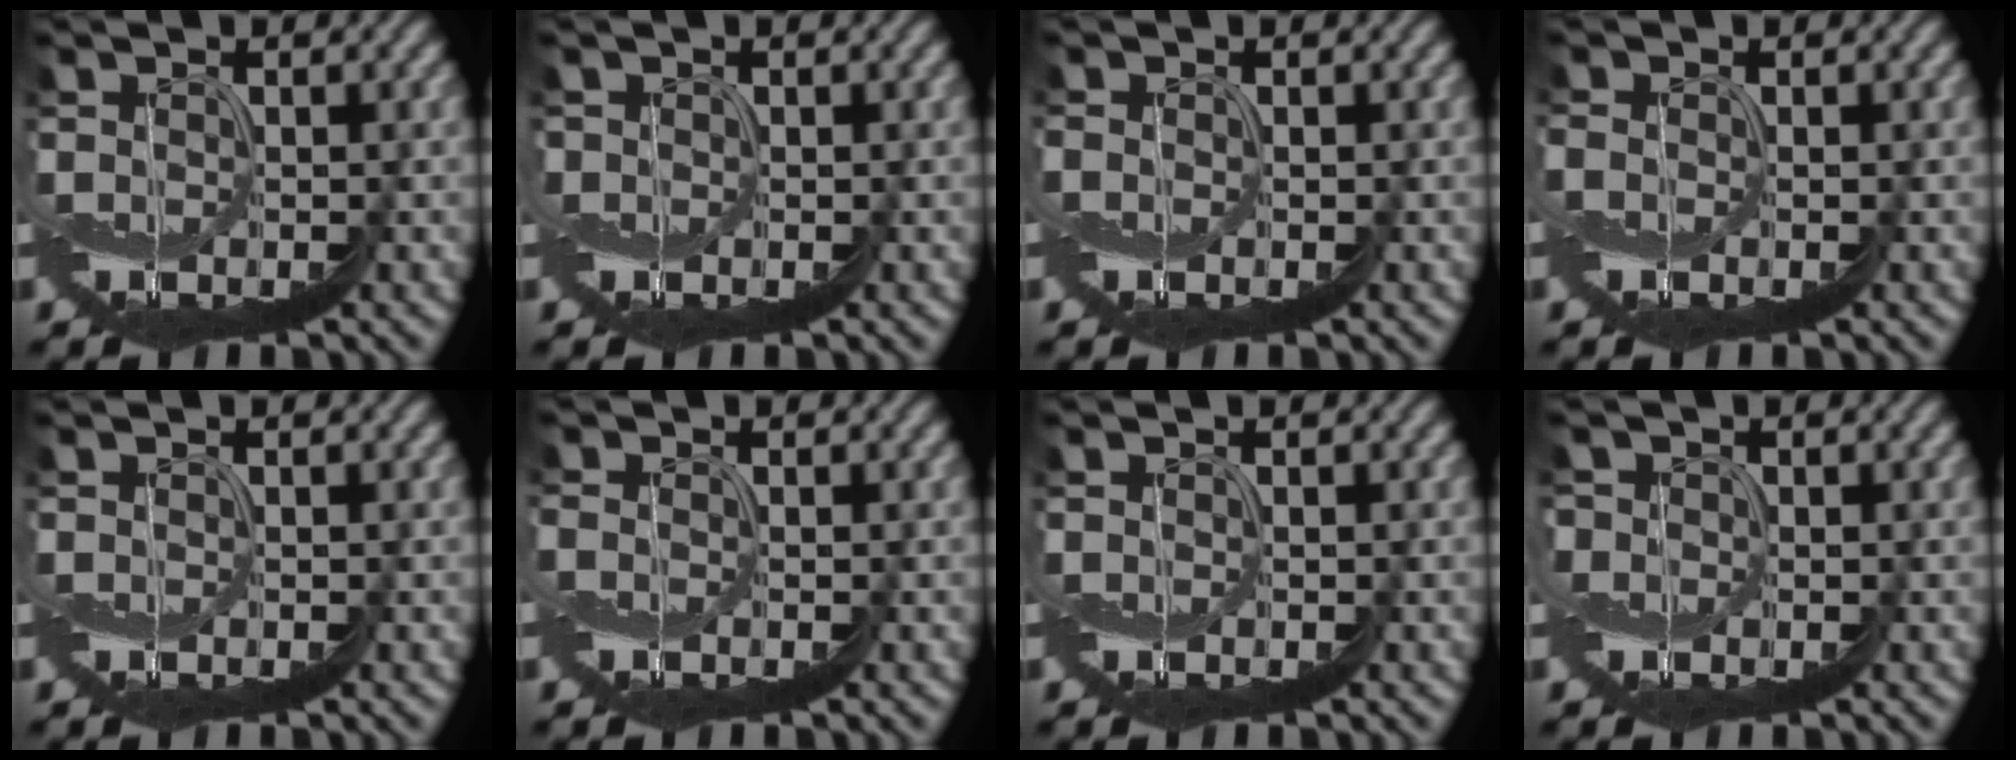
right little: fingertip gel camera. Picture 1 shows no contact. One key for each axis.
{"total": 0.6, "fx": 0.4, "fy": 0.5, "fz": 0.1, "tx": -0.001, "ty": -0.004, "tz": 0.000}
{"total": 1.0, "fx": -0.6, "fy": 0.6, "fz": 0.5, "tx": -0.017, "ty": -0.005, "tz": -0.013}
{"total": 1.1, "fx": -0.9, "fy": 0.5, "fz": 0.3, "tx": -0.019, "ty": -0.006, "tz": -0.018}
{"total": 0.0}
{"total": 1.1, "fx": -0.9, "fy": 0.5, "fz": 0.4, "tx": -0.019, "ty": -0.007, "tz": -0.017}
{"total": 0.0}
{"total": 1.4, "fx": 0.5, "fy": 1.3, "fz": 0.1, "tx": 0.005, "ty": 0.014, "tz": -0.009}